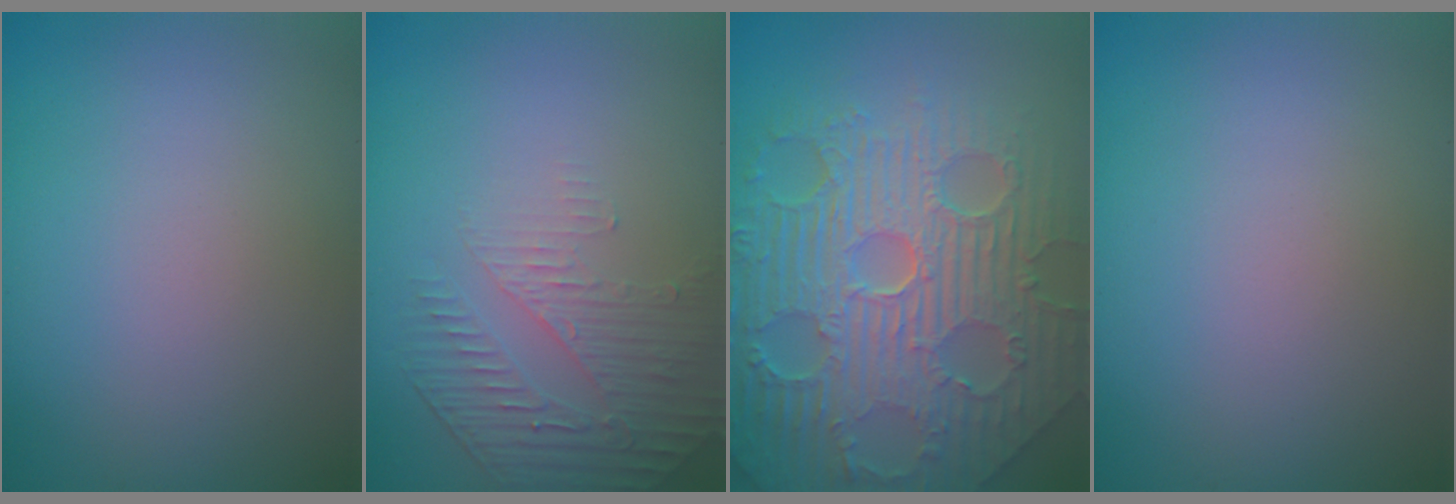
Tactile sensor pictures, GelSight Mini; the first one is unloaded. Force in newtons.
{"total": 1.9, "press": 1.3, "slide": 1.3}
{"total": 11.5, "press": 7.5, "slide": 8.7}
{"total": 0.0}